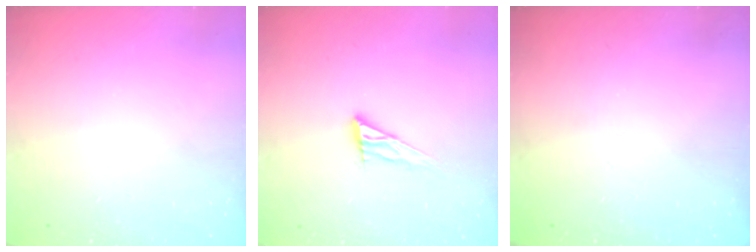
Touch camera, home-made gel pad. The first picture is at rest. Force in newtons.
{"total": 9.2, "press": 9.1, "slide": 0.7}
{"total": 0.0}